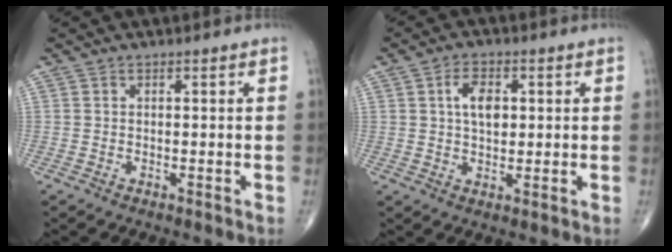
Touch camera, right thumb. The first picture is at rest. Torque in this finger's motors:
{"motor_torque": [0.91, 0.69, -0.04, -0.15, 0.04]}